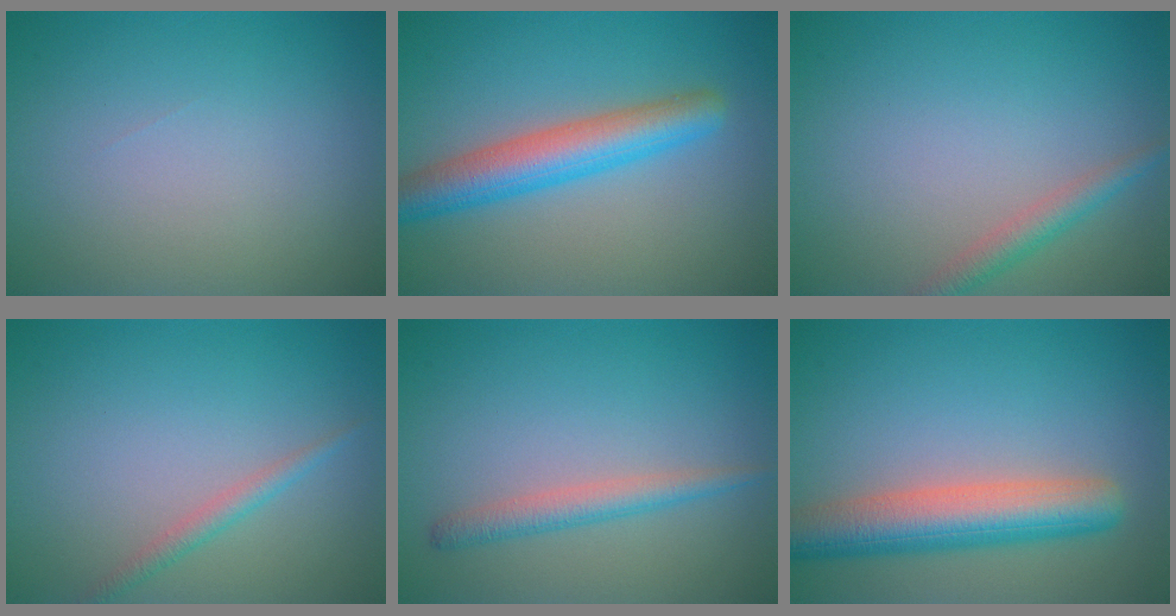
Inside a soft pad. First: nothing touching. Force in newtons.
{"total": 5.4, "press": 5.4, "slide": 0.1}
{"total": 2.2, "press": 2.2, "slide": 0.0}
{"total": 1.4, "press": 1.4, "slide": 0.0}
{"total": 2.2, "press": 2.2, "slide": 0.1}
{"total": 6.6, "press": 6.6, "slide": 0.3}